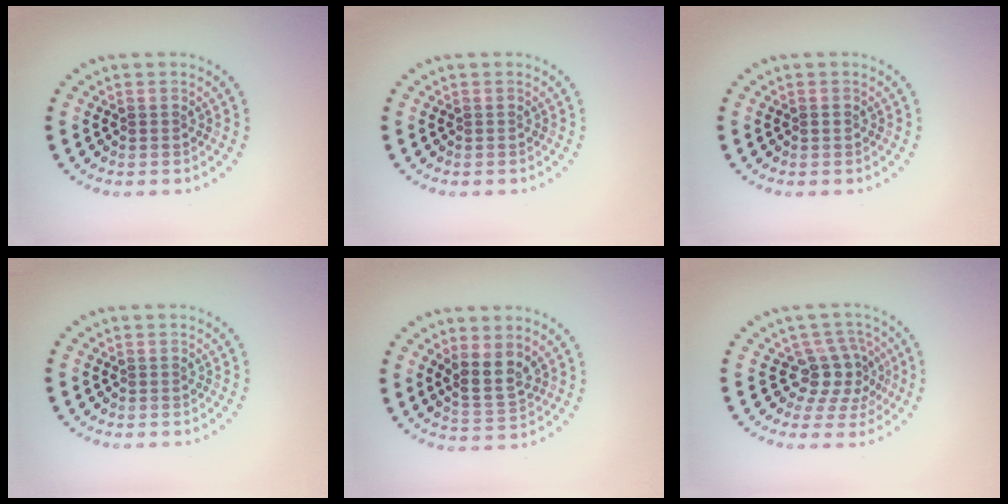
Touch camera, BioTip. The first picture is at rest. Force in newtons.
{"total": 0.0}
{"total": 0.6, "press": 0.6, "slide": 0.1}
{"total": 0.0}
{"total": 2.9, "press": 2.6, "slide": 1.3}
{"total": 3.5, "press": 2.9, "slide": 2.0}